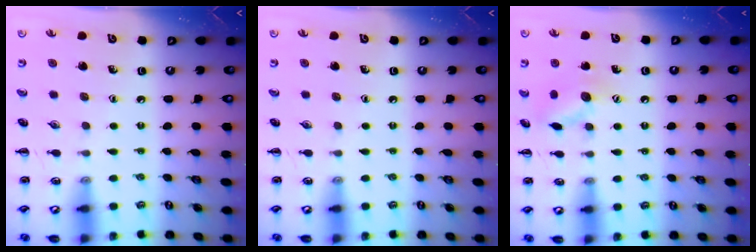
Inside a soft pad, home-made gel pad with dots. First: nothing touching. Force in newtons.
{"total": 0.0}
{"total": 9.5, "press": 9.4, "slide": 0.7}